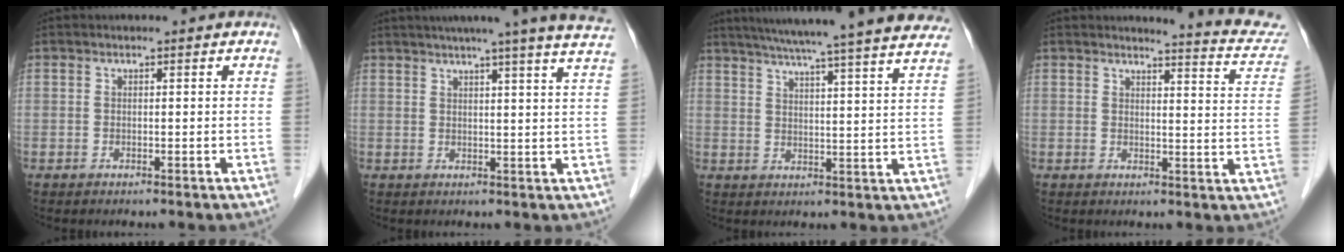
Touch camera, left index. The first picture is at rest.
{"total": 17.7, "force": [15.1, -1.5, 9.1], "torque": [-0.138, -0.016, 0.177]}
{"total": 26.4, "force": [23.7, -0.5, 11.7], "torque": [-0.184, -0.022, 0.295]}
{"total": 9.4, "force": [9.2, 0.6, 2.2], "torque": [-0.015, -0.043, 0.082]}